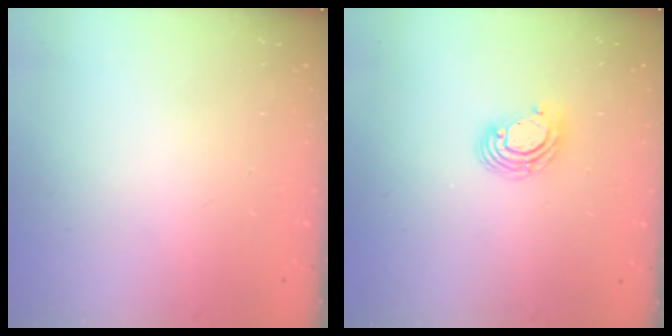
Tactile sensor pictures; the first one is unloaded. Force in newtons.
{"total": 8.2, "press": 8.1, "slide": 1.4}